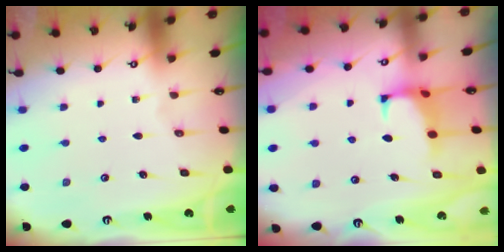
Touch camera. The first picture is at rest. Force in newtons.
{"total": 1.3, "press": 1.2, "slide": 0.7}